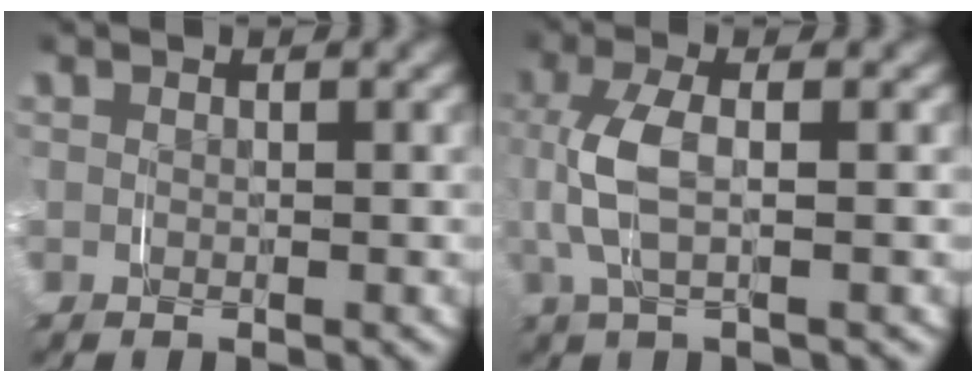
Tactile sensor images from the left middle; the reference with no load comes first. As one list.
[{"total": 4.6, "force": [0.3, 1.5, 4.3], "torque": [-0.114, 0.001, 0.009]}]